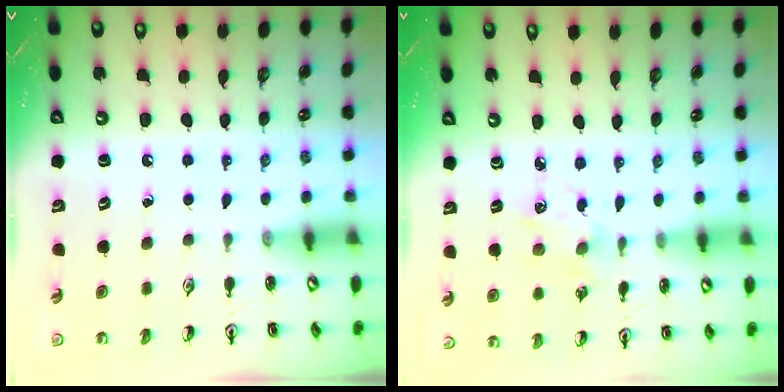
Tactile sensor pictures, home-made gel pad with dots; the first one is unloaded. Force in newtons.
{"total": 3.2, "press": 3.2, "slide": 0.4}